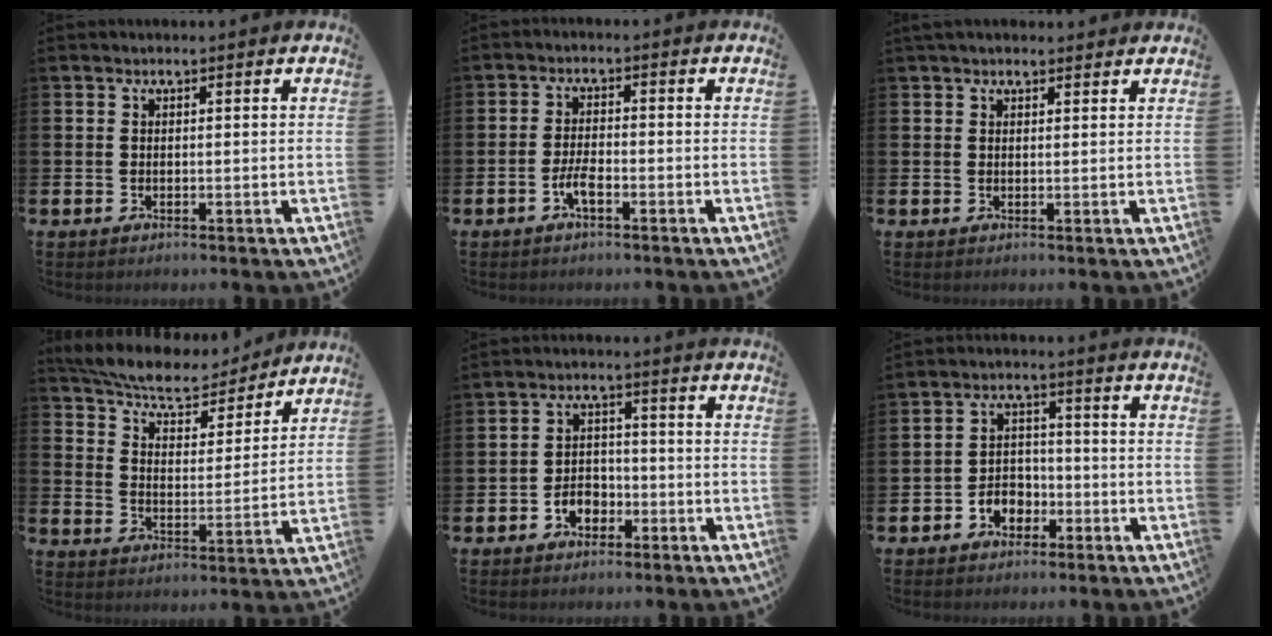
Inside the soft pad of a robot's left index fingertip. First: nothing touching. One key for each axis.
{"total": 2.8, "fx": -1.4, "fy": 0.8, "fz": 2.3, "tx": -0.054, "ty": 0.005, "tz": -0.027}
{"total": 1.6, "fx": 1.4, "fy": 0.7, "fz": 0.4, "tx": 0.000, "ty": 0.003, "tz": 0.023}
{"total": 8.0, "fx": 7.5, "fy": 1.8, "fz": 2.4, "tx": -0.067, "ty": -0.055, "tz": 0.126}
{"total": 3.4, "fx": -2.0, "fy": 2.4, "fz": 1.3, "tx": -0.028, "ty": 0.006, "tz": -0.045}
{"total": 3.5, "fx": -2.1, "fy": 2.7, "fz": 0.8, "tx": -0.030, "ty": 0.007, "tz": -0.047}